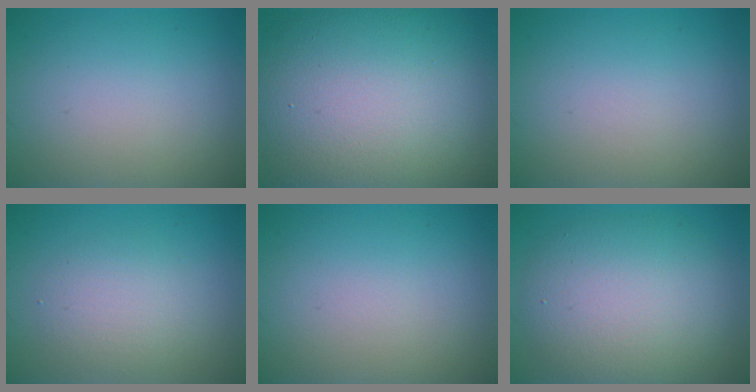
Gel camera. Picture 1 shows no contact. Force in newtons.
{"total": 15.4, "press": 15.3, "slide": 0.7}
{"total": 0.0}
{"total": 2.6, "press": 2.6, "slide": 0.2}
{"total": 0.0}
{"total": 7.8, "press": 7.8, "slide": 0.5}